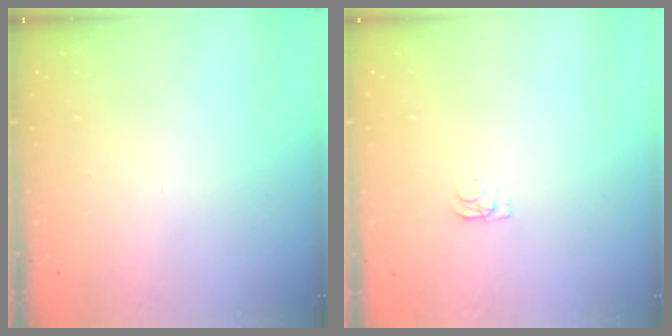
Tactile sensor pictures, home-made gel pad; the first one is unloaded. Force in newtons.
{"total": 1.2, "press": 1.1, "slide": 0.3}